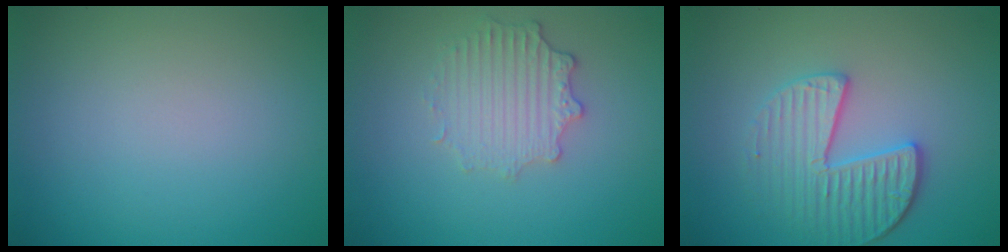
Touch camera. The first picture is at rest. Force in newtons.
{"total": 2.8, "press": 2.5, "slide": 1.4}
{"total": 3.9, "press": 3.5, "slide": 1.6}